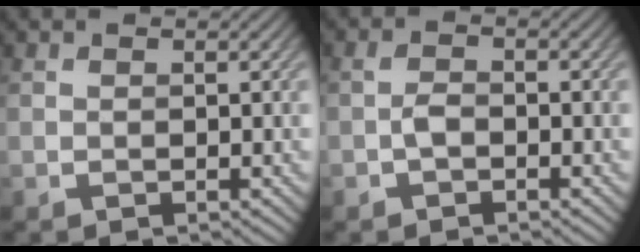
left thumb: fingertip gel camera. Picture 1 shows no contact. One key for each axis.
{"total": 1.8, "fx": -0.8, "fy": 1.1, "fz": 1.2, "tx": -0.026, "ty": 0.004, "tz": -0.020}